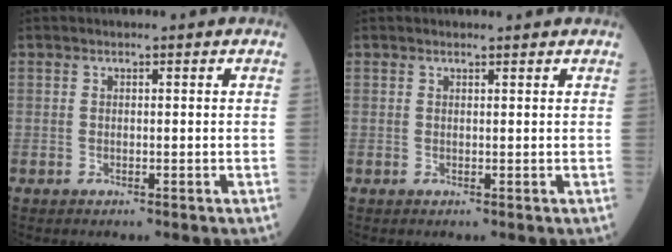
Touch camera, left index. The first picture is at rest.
{"total": 1.1, "force": [1.0, 0.2, 0.4], "torque": [-0.012, 0.009, 0.014]}